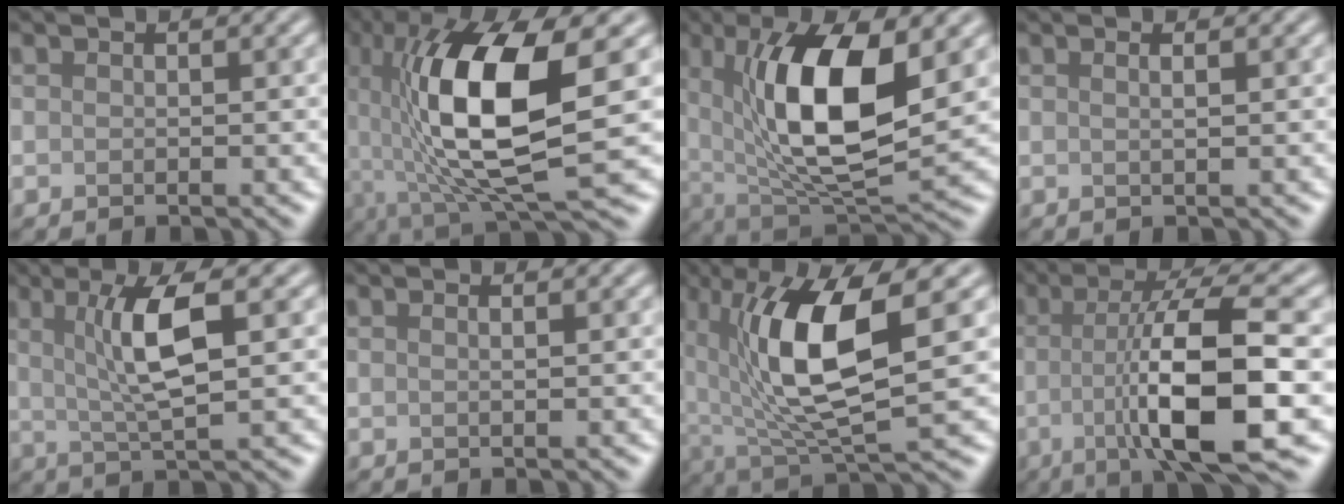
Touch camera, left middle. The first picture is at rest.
{"total": 12.4, "force": [0.7, 3.9, 11.8], "torque": [-0.217, -0.004, 0.019]}
{"total": 11.3, "force": [2.2, 4.3, 10.2], "torque": [-0.179, -0.008, 0.041]}
{"total": 1.7, "force": [0.6, 0.8, 1.4], "torque": [-0.005, -0.001, -0.009]}
{"total": 5.5, "force": [1.1, 1.0, 5.3], "torque": [-0.100, 0.003, 0.025]}
{"total": 1.1, "force": [0.4, 0.5, 0.9], "torque": [-0.002, -0.002, -0.005]}
{"total": 10.3, "force": [1.7, 3.2, 9.7], "torque": [-0.178, -0.005, 0.037]}
{"total": 11.1, "force": [-1.6, 2.3, 10.7], "torque": [-0.160, 0.004, -0.031]}